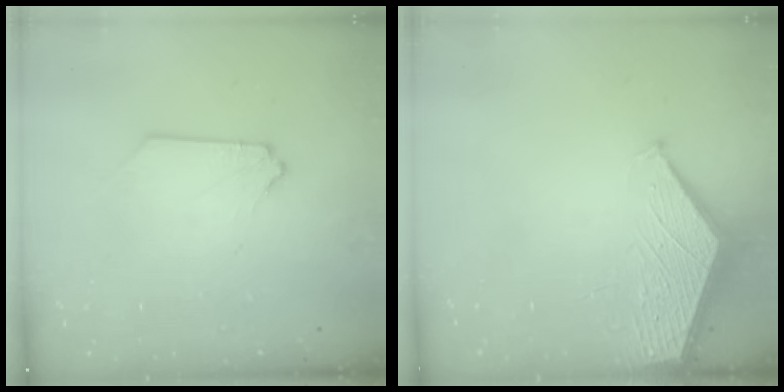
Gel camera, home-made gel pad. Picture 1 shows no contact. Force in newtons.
{"total": 2.1, "press": 2.1, "slide": 0.2}